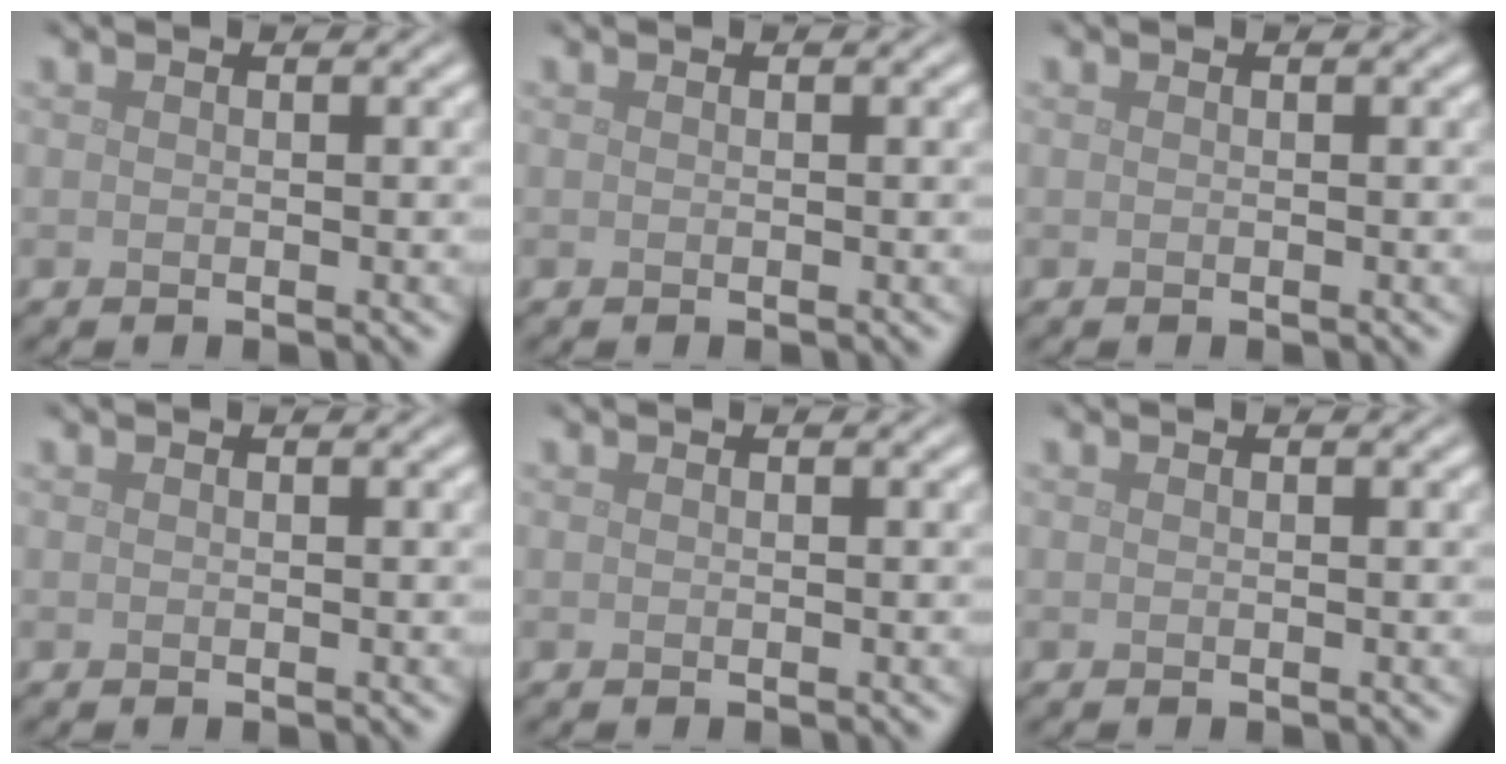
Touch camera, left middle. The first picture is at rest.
{"total": 0.0}
{"total": 0.0}
{"total": 0.0}
{"total": 0.0}
{"total": 0.0}